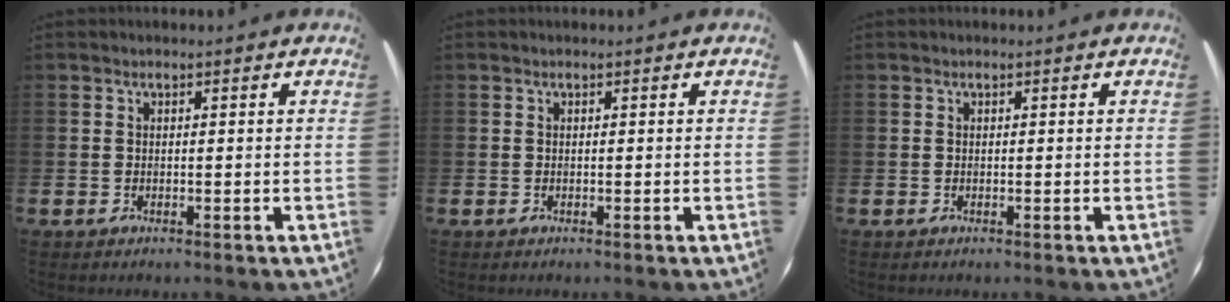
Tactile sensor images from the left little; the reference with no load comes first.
{"total": 0.0}
{"total": 0.0}